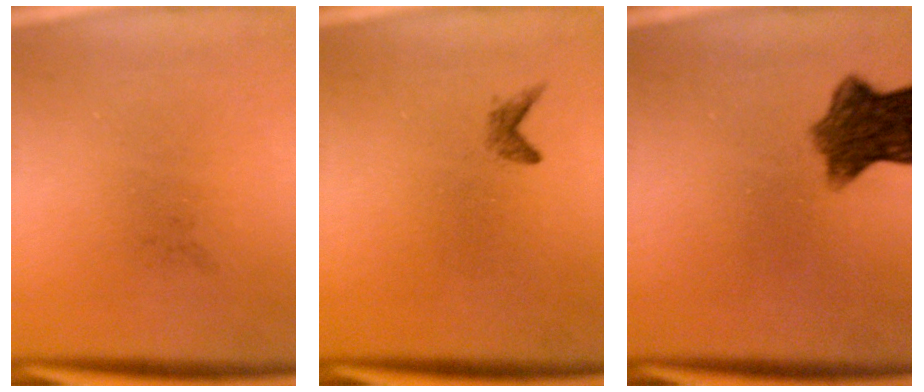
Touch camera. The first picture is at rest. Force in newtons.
{"total": 0.9}
{"total": 8.1}